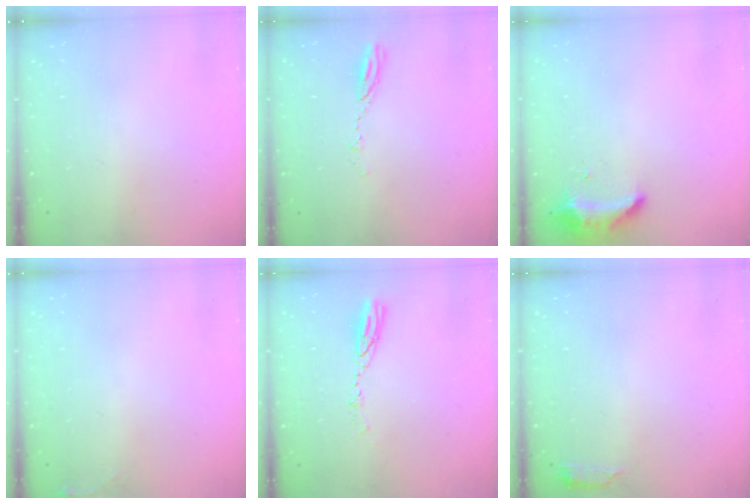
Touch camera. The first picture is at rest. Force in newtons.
{"total": 3.1, "press": 3.1, "slide": 0.3}
{"total": 9.1, "press": 8.8, "slide": 2.4}
{"total": 4.0, "press": 3.9, "slide": 0.6}
{"total": 4.7, "press": 4.6, "slide": 0.5}
{"total": 2.6, "press": 2.6, "slide": 0.5}